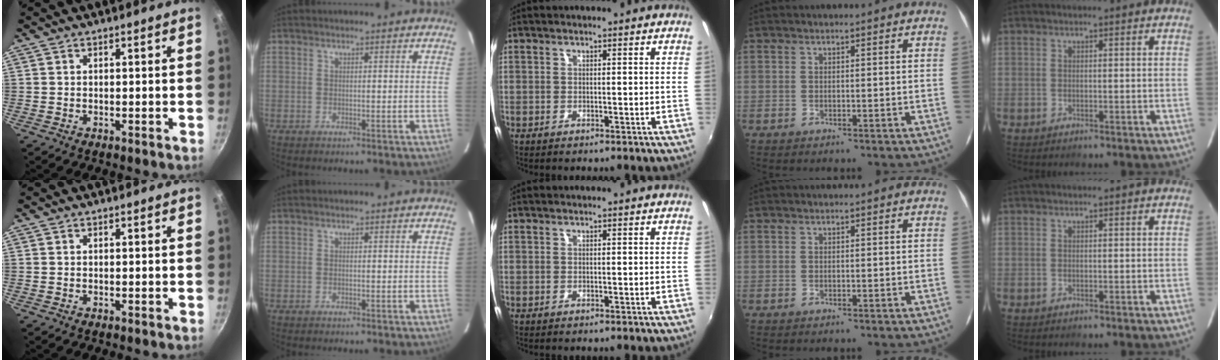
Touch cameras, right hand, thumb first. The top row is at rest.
{}